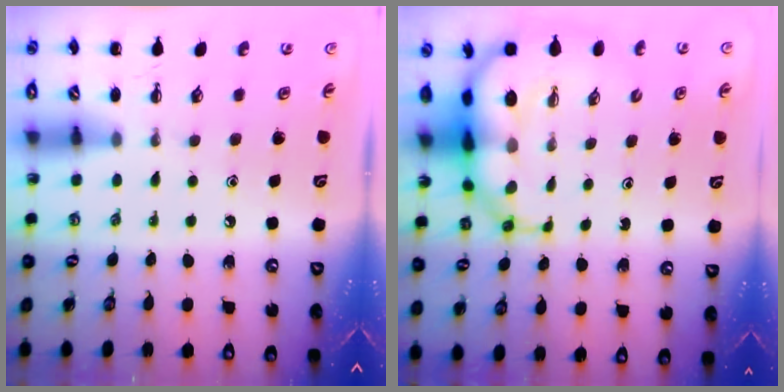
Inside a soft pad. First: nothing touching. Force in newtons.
{"total": 8.6, "press": 8.3, "slide": 2.4}